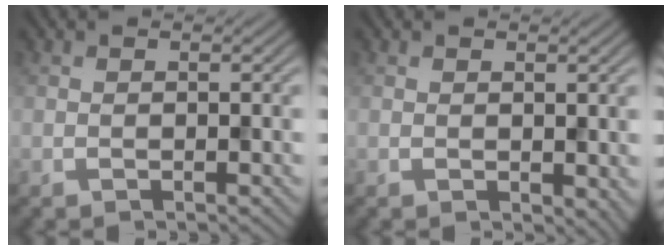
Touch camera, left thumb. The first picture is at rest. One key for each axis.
{"total": 1.5, "fx": 0.1, "fy": 1.0, "fz": 1.1, "tx": -0.015, "ty": -0.005, "tz": 0.006}